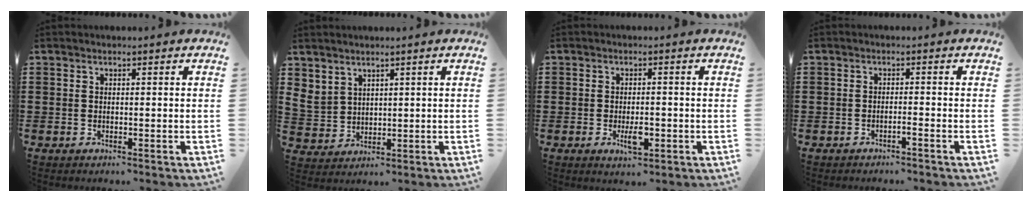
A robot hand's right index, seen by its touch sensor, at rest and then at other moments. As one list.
[{"total": 3.5, "force": [2.7, 2.2, 0.4], "torque": [-0.023, 0.003, 0.053]}, {"total": 3.6, "force": [-1.0, 1.4, 3.1], "torque": [-0.061, 0.000, -0.018]}, {"total": 1.0, "force": [-0.9, -0.2, 0.4], "torque": [-0.009, 0.000, -0.017]}]